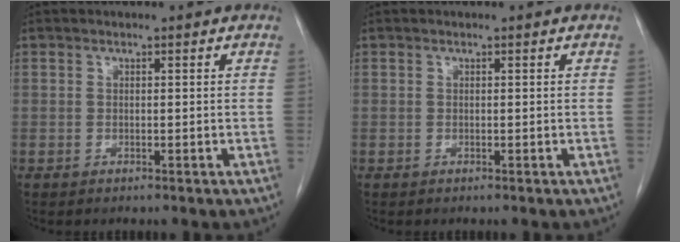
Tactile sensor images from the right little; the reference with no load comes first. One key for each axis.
{"total": 0.0}